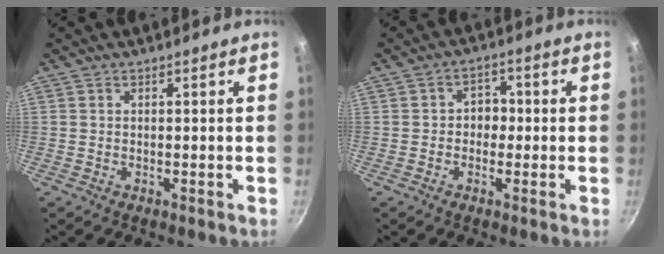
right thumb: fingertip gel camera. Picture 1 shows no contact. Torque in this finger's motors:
{"motor_torque": [-0.28, 0.19, 0.29, 0.18, 0.03]}